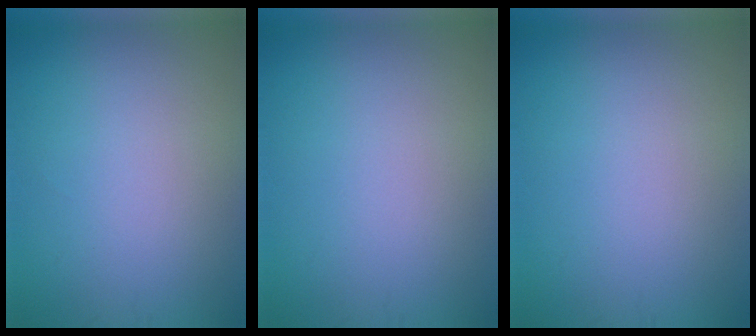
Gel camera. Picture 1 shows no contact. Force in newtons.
{"total": 0.0}
{"total": 0.0}